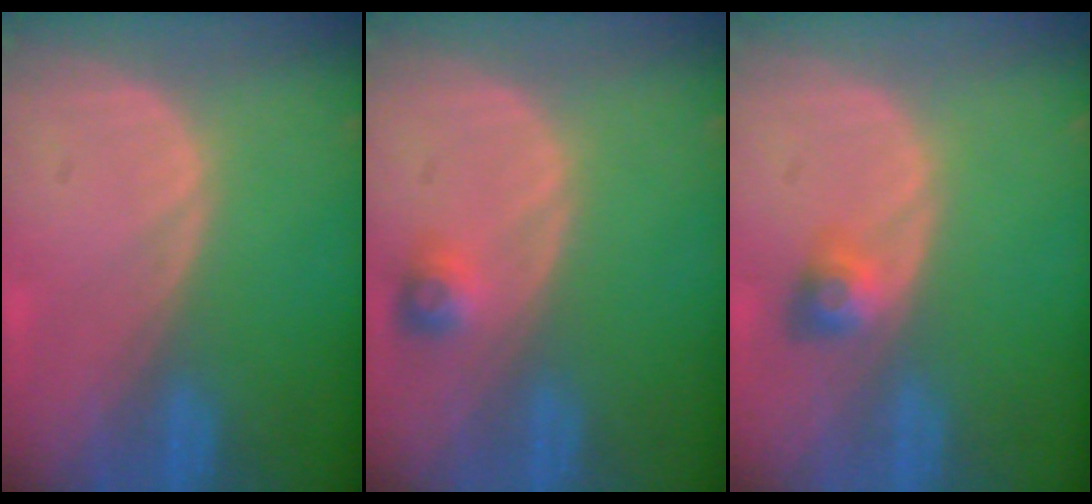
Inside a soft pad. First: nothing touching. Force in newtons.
{"total": 2.5, "press": 2.3, "slide": 1.0}
{"total": 3.0, "press": 2.7, "slide": 1.3}